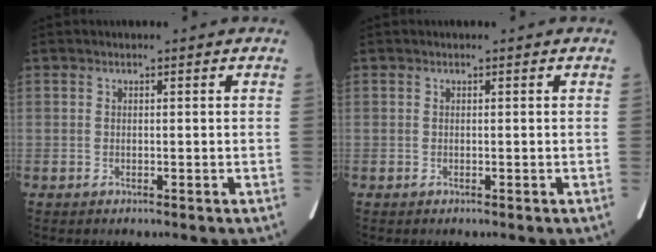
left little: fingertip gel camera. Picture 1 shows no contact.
{"total": 0.0}